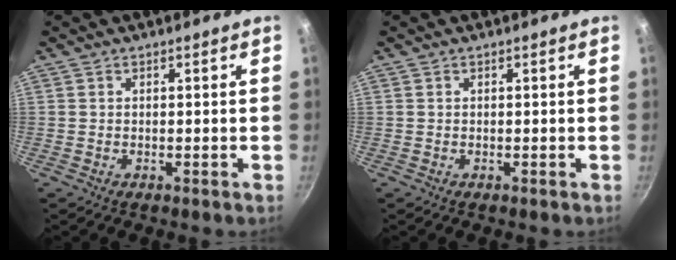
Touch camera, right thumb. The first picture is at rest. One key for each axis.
{"total": 0.0}